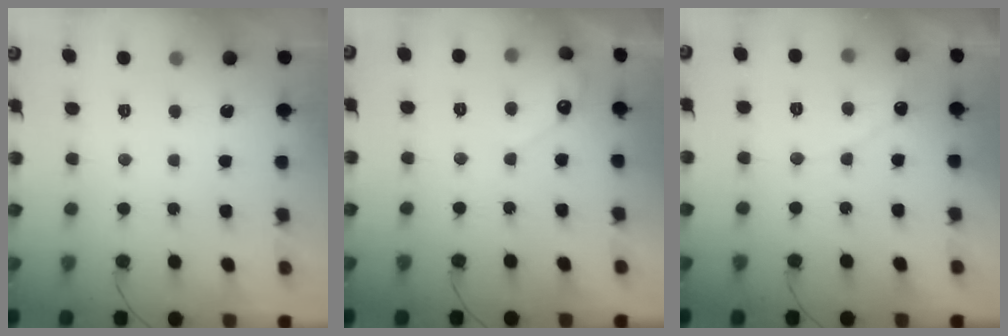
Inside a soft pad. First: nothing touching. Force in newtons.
{"total": 3.9, "press": 3.9, "slide": 0.2}
{"total": 4.5, "press": 4.5, "slide": 0.4}